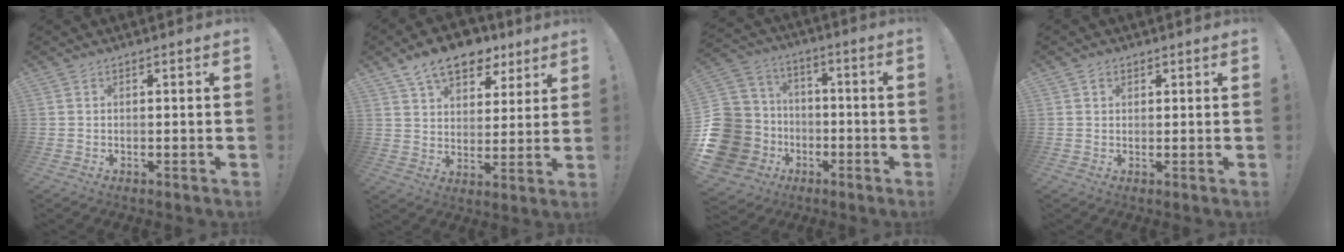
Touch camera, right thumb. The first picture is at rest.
{"total": 13.1, "force": [9.3, 7.2, 5.9], "torque": [-0.091, -0.052, 0.172]}
{"total": 20.2, "force": [-5.0, 16.7, 10.1], "torque": [-0.207, 0.039, -0.042]}
{"total": 1.6, "force": [0.8, 1.3, 0.4], "torque": [0.000, -0.001, 0.014]}